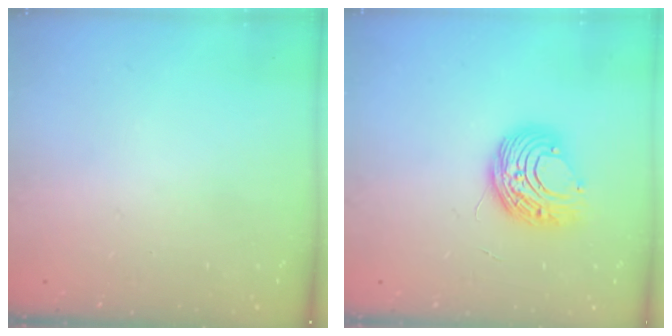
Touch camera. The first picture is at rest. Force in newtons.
{"total": 9.0, "press": 8.9, "slide": 0.5}